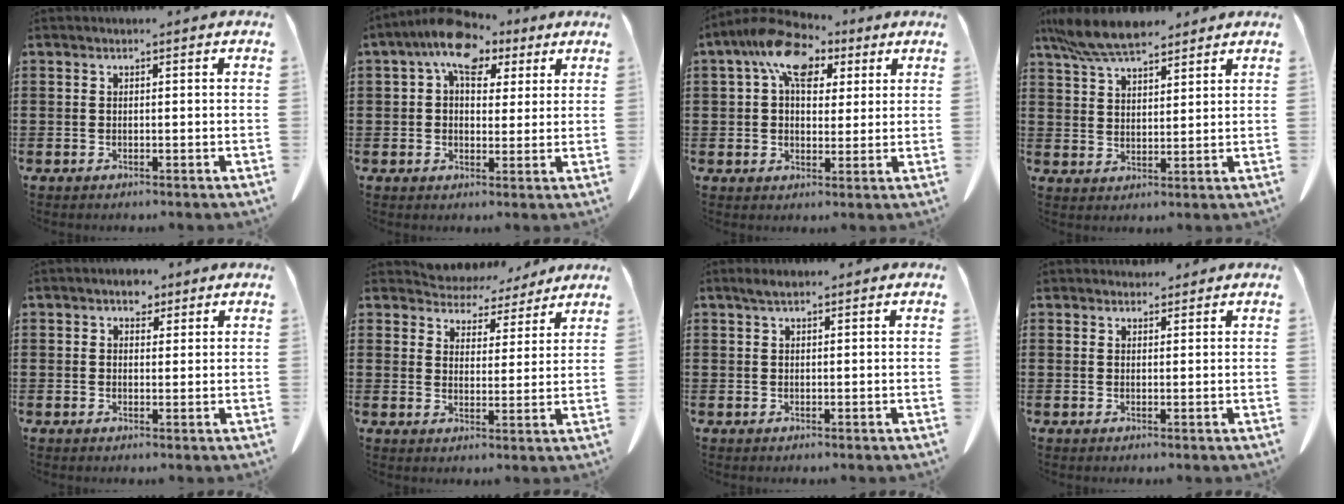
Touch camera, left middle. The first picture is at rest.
{"total": 7.8, "force": [4.6, 4.6, 4.2], "torque": [-0.089, -0.002, 0.081]}
{"total": 9.3, "force": [5.0, 5.8, 5.4], "torque": [-0.103, -0.002, 0.087]}
{"total": 7.6, "force": [6.6, 1.9, 3.3], "torque": [-0.085, -0.013, 0.124]}
{"total": 2.3, "force": [1.8, 1.4, 0.5], "torque": [-0.006, 0.005, 0.031]}
{"total": 5.0, "force": [4.8, 1.4, 0.2], "torque": [-0.032, -0.032, 0.084]}
{"total": 1.3, "force": [1.0, 0.2, 0.8], "torque": [-0.019, -0.001, 0.019]}
{"total": 1.7, "force": [1.6, 0.6, 0.1], "torque": [-0.008, 0.003, 0.032]}